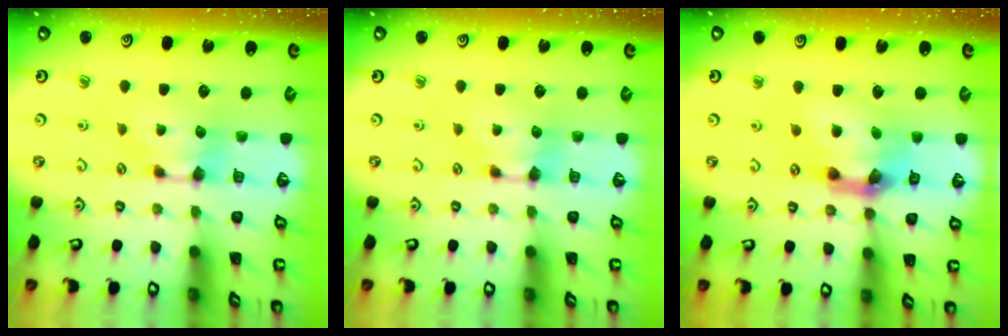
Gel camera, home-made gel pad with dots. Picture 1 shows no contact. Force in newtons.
{"total": 0.0}
{"total": 7.7, "press": 7.2, "slide": 2.6}